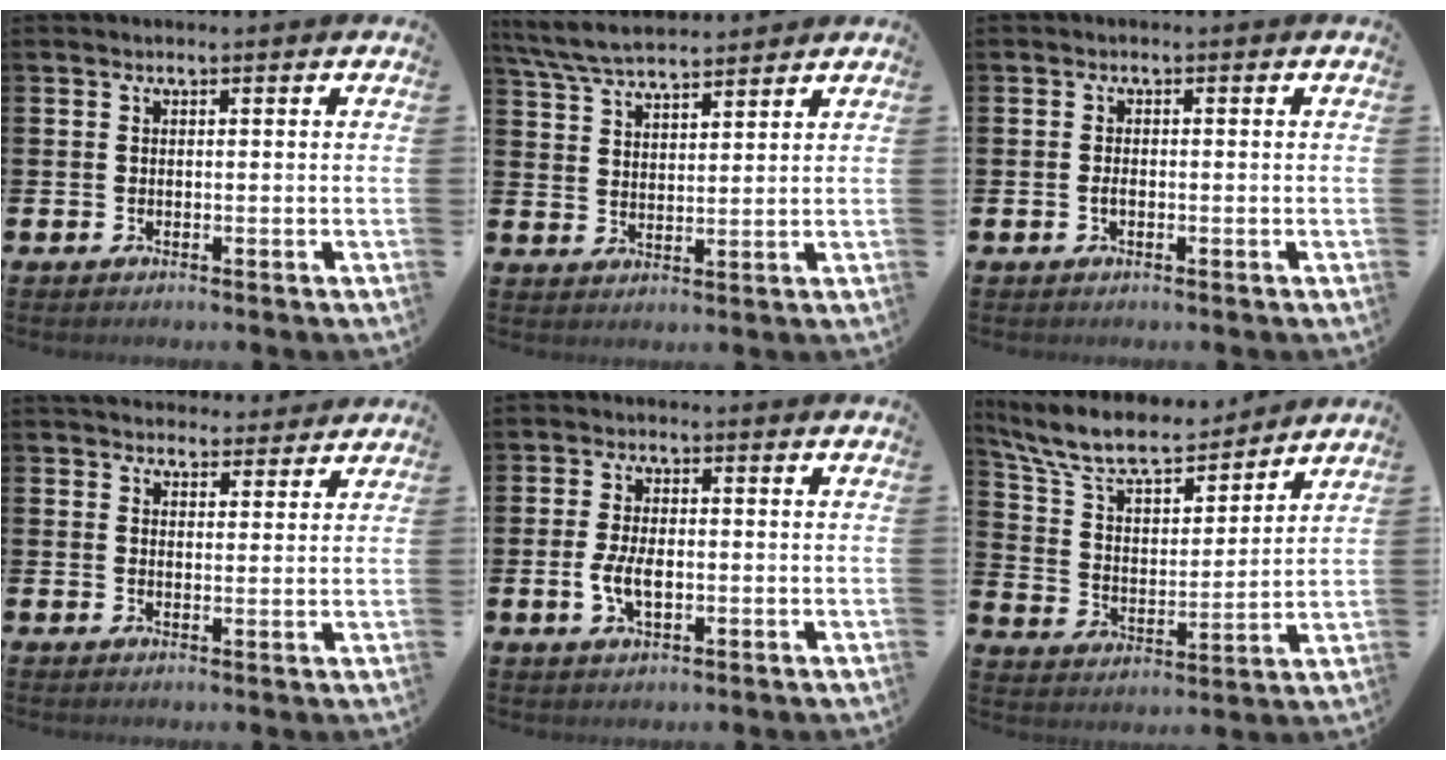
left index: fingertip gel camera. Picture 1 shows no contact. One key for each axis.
{"total": 6.3, "fx": 6.0, "fy": 1.1, "fz": 1.7, "tx": -0.058, "ty": -0.022, "tz": 0.110}
{"total": 1.0, "fx": -0.3, "fy": 0.5, "fz": 0.8, "tx": -0.022, "ty": 0.005, "tz": -0.005}
{"total": 4.1, "fx": 3.9, "fy": 1.3, "fz": 0.1, "tx": -0.003, "ty": -0.018, "tz": 0.071}
{"total": 4.2, "fx": -0.6, "fy": 2.2, "fz": 3.5, "tx": -0.070, "ty": 0.003, "tz": -0.012}
{"total": 10.3, "fx": 9.1, "fy": 2.9, "fz": 3.7, "tx": -0.120, "ty": -0.054, "tz": 0.163}